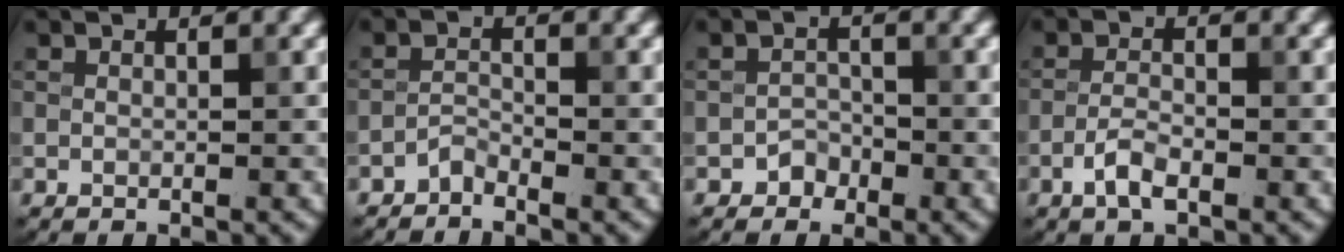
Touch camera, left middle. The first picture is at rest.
{"total": 1.3, "force": [-1.3, 0.3, 0.3], "torque": [-0.005, 0.006, -0.028]}
{"total": 1.5, "force": [-1.0, 1.1, 0.3], "torque": [0.003, 0.007, -0.018]}
{"total": 2.3, "force": [-1.3, 0.8, 1.8], "torque": [-0.037, 0.004, -0.030]}